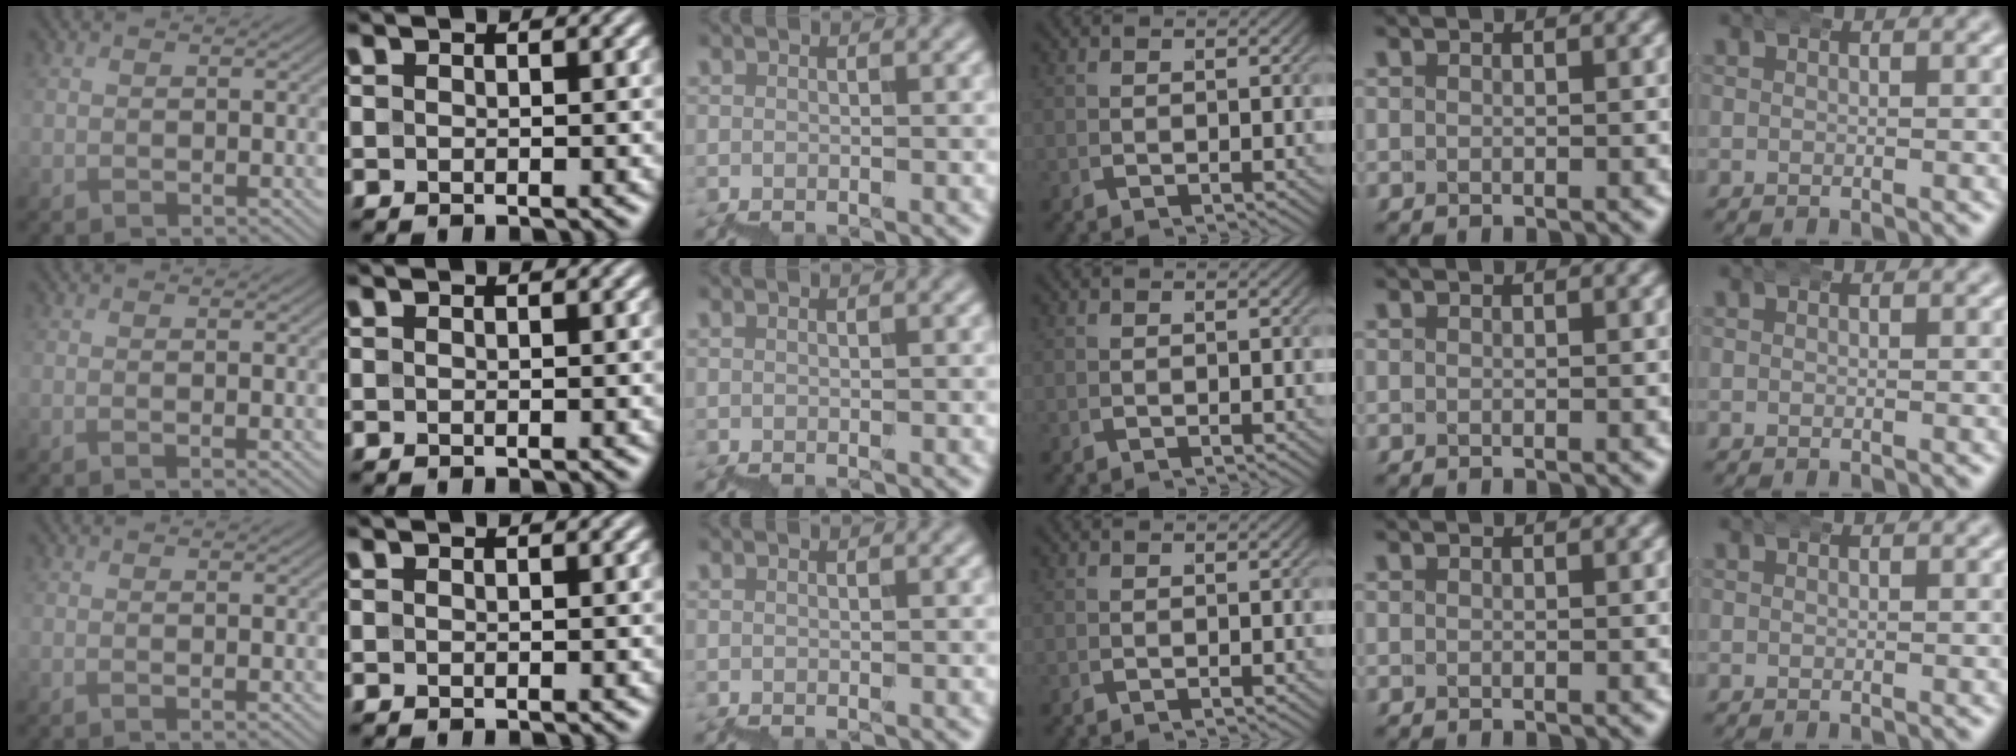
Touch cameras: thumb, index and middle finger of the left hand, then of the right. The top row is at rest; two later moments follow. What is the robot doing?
{"motion": "wrap", "object": "bubble wrap"}